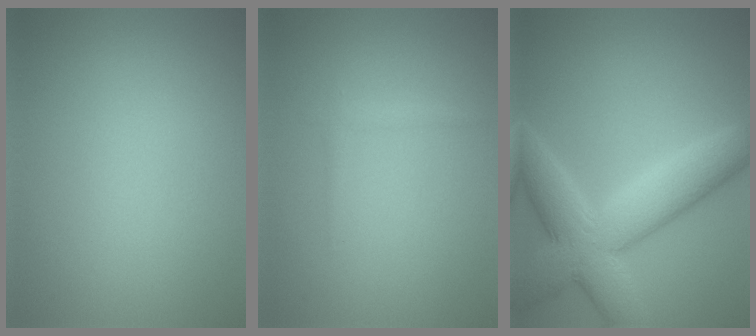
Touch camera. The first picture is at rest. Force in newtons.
{"total": 0.8, "press": 0.8, "slide": 0.1}
{"total": 7.9, "press": 7.9, "slide": 0.0}